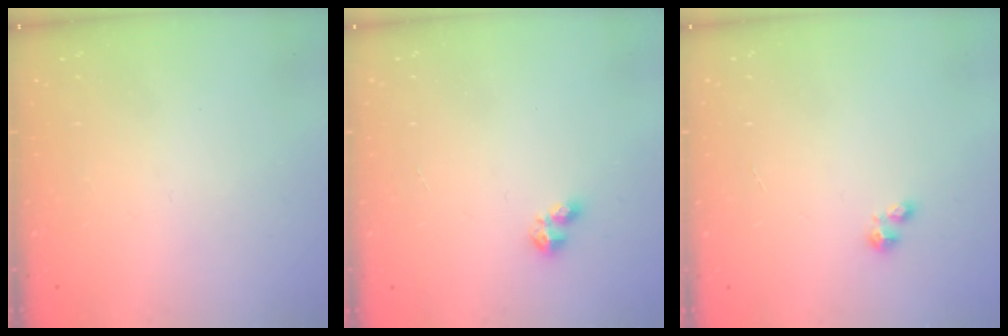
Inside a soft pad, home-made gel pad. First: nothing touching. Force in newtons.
{"total": 2.8, "press": 2.8, "slide": 0.6}
{"total": 1.9, "press": 1.9, "slide": 0.2}